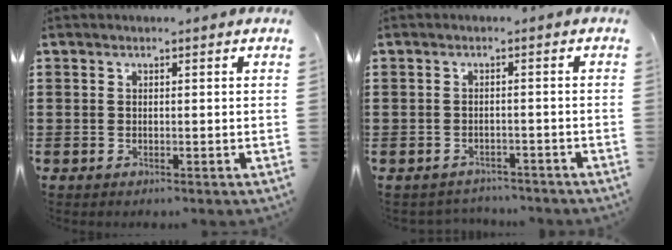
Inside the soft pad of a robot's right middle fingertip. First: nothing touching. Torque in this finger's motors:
{"motor_torque": [-0.18, -0.01, -0.12, -0.04]}